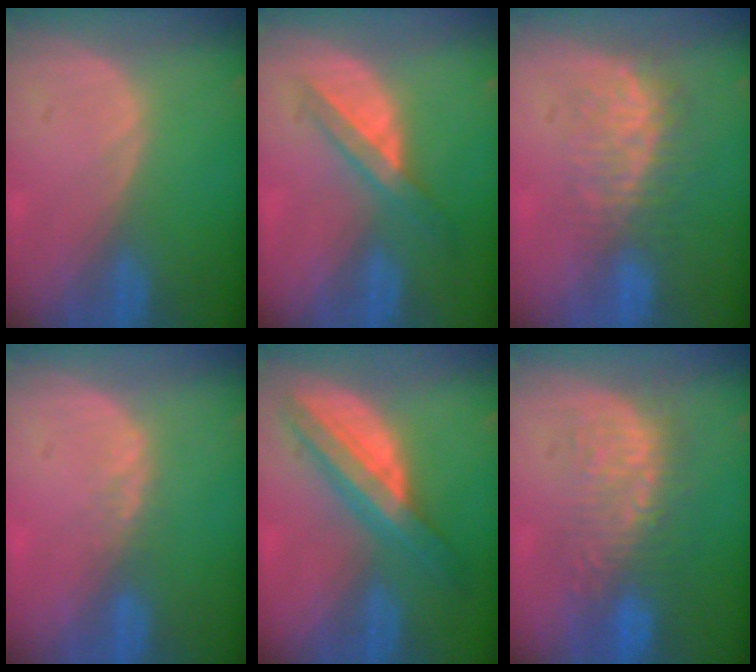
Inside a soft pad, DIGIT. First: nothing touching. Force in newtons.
{"total": 5.9, "press": 5.1, "slide": 2.8}
{"total": 8.1, "press": 7.2, "slide": 3.7}
{"total": 1.7, "press": 1.4, "slide": 0.9}
{"total": 8.3, "press": 8.3, "slide": 0.6}
{"total": 9.2, "press": 8.6, "slide": 3.1}